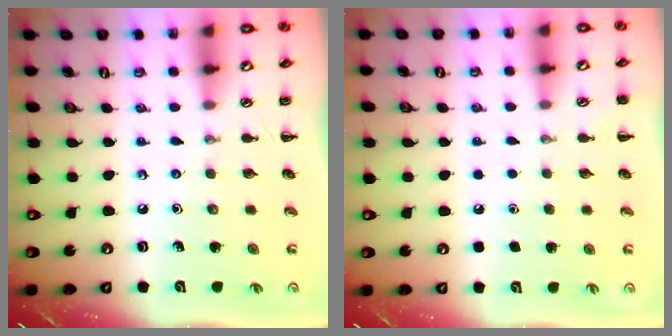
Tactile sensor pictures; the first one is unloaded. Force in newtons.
{"total": 1.6, "press": 1.6, "slide": 0.1}